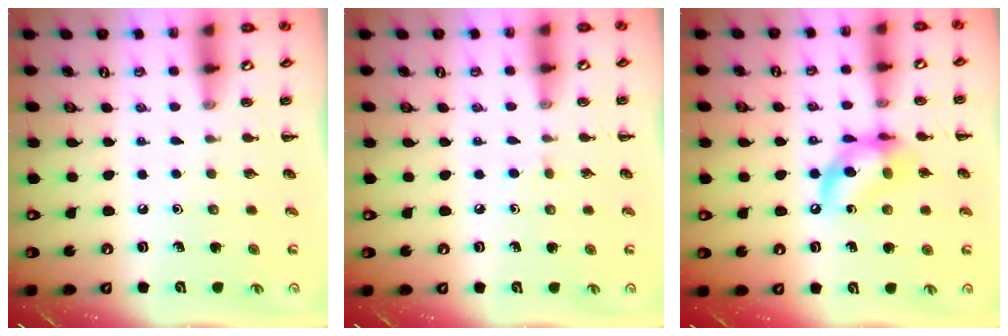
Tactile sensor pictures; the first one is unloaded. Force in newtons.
{"total": 1.6, "press": 1.4, "slide": 0.8}
{"total": 13.5, "press": 13.2, "slide": 2.9}